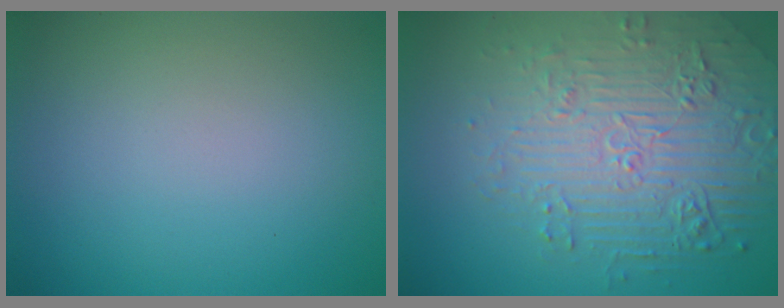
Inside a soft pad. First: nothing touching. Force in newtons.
{"total": 6.9, "press": 5.3, "slide": 4.4}